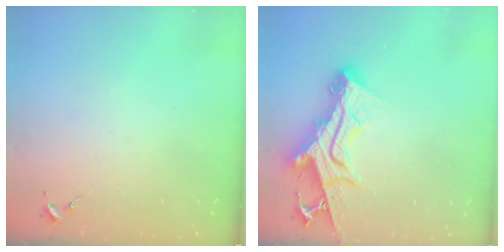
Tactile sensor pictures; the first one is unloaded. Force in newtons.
{"total": 15.1, "press": 15.0, "slide": 1.3}